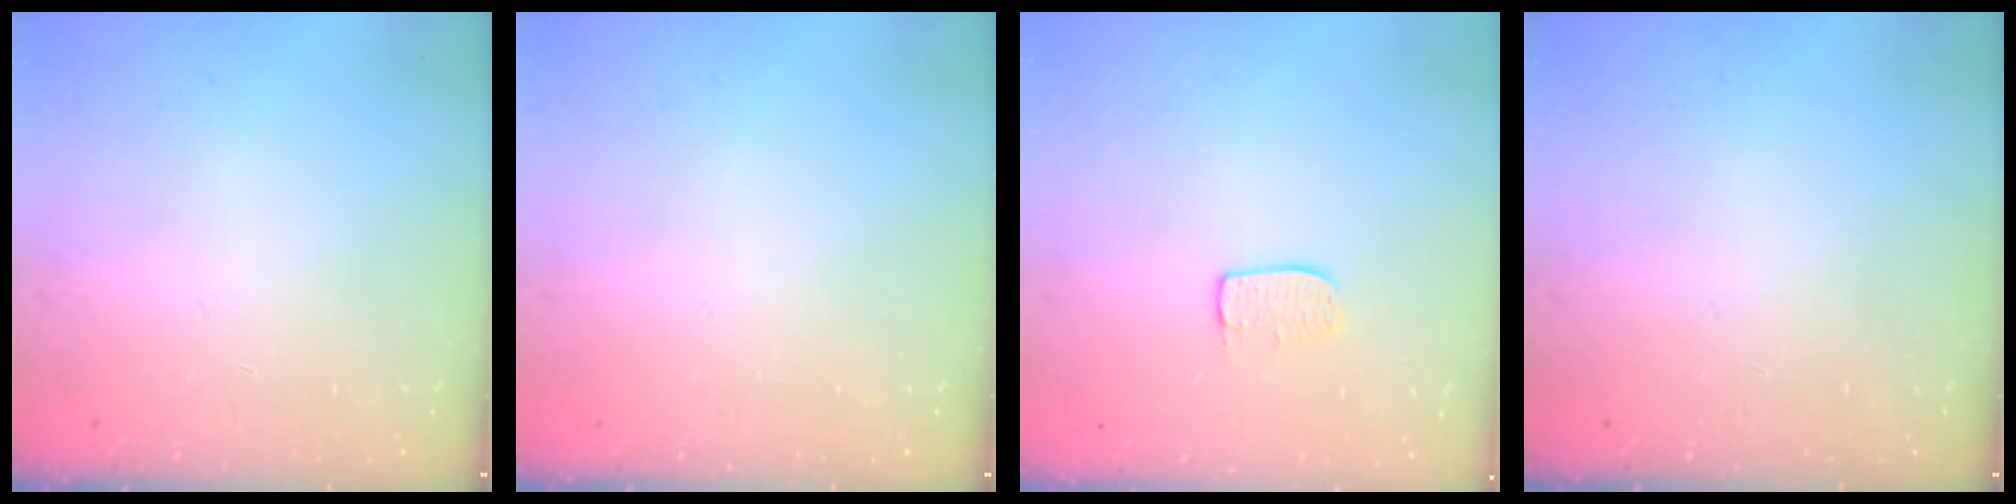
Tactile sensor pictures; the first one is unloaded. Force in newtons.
{"total": 0.0}
{"total": 5.2, "press": 5.2, "slide": 0.3}
{"total": 0.0}